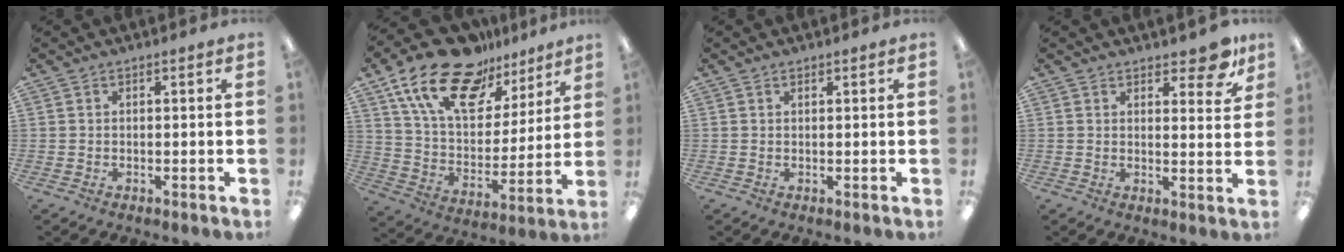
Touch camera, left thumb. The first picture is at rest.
{"total": 20.7, "force": [14.4, 10.0, 11.0], "torque": [-0.209, -0.077, 0.260]}
{"total": 0.6, "force": [0.5, 0.3, 0.2], "torque": [-0.004, 0.001, 0.010]}
{"total": 7.4, "force": [5.9, 2.8, 3.5], "torque": [-0.027, -0.039, 0.100]}